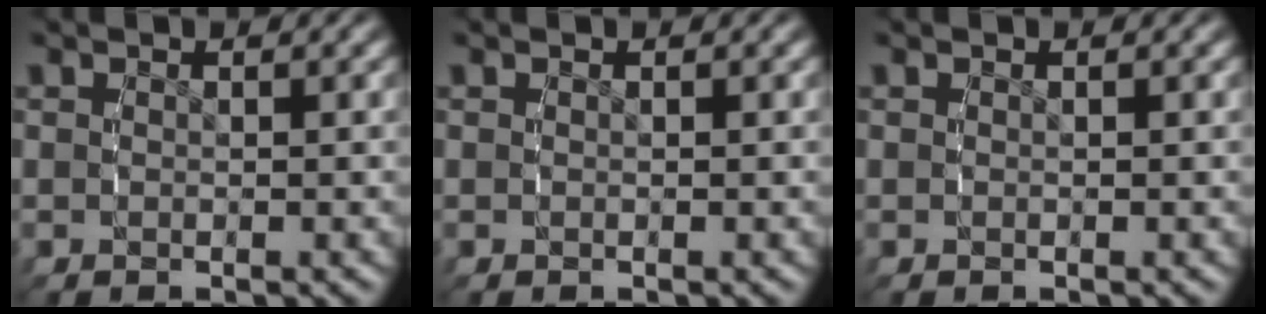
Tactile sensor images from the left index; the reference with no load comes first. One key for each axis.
{"total": 0.0}
{"total": 0.0}